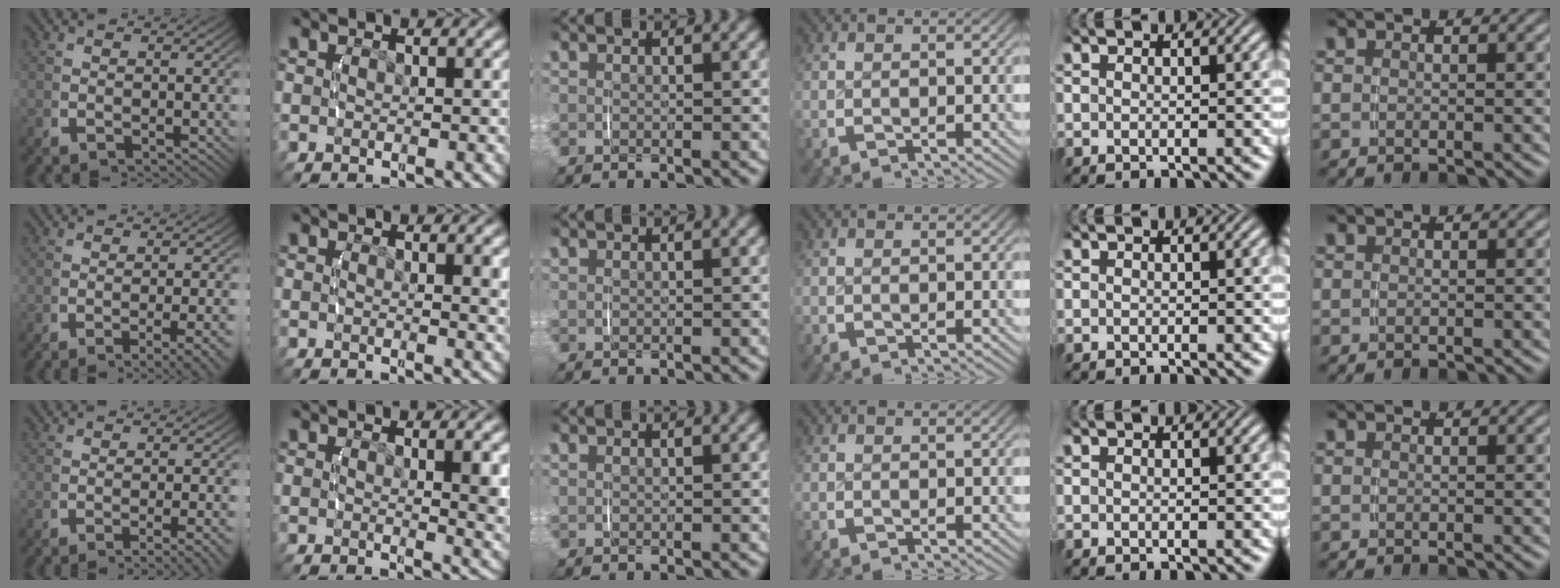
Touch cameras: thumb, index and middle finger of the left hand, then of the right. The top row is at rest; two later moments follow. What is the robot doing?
{"motion": "lift_and_place", "object": "glasses case"}